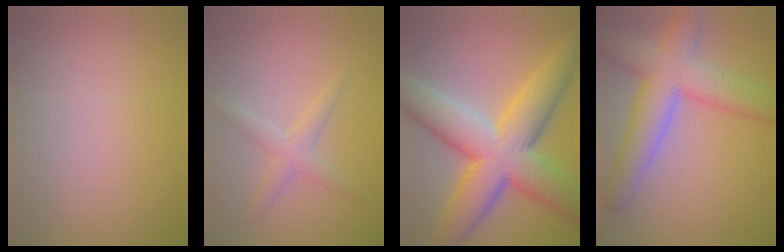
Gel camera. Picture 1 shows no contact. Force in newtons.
{"total": 2.0, "press": 2.0, "slide": 0.1}
{"total": 11.8, "press": 11.8, "slide": 0.3}
{"total": 7.8, "press": 7.8, "slide": 0.4}